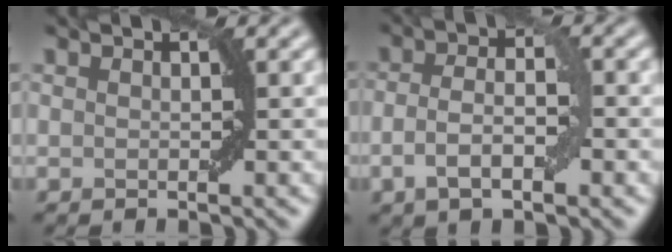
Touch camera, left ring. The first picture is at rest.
{"total": 4.1, "force": [-1.2, 1.6, 3.6], "torque": [-0.069, 0.003, -0.027]}